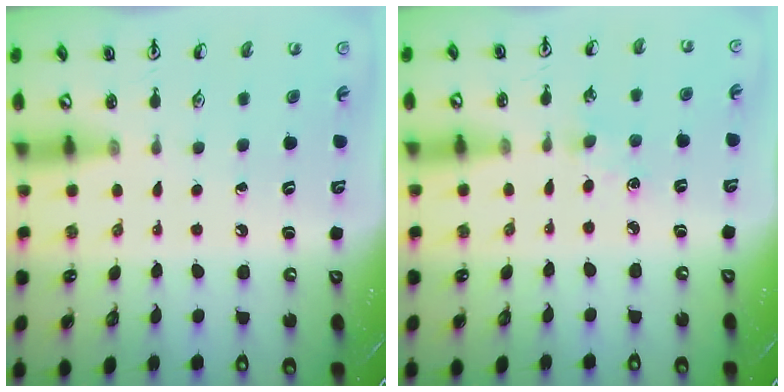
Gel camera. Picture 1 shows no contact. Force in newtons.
{"total": 3.3, "press": 3.2, "slide": 0.4}